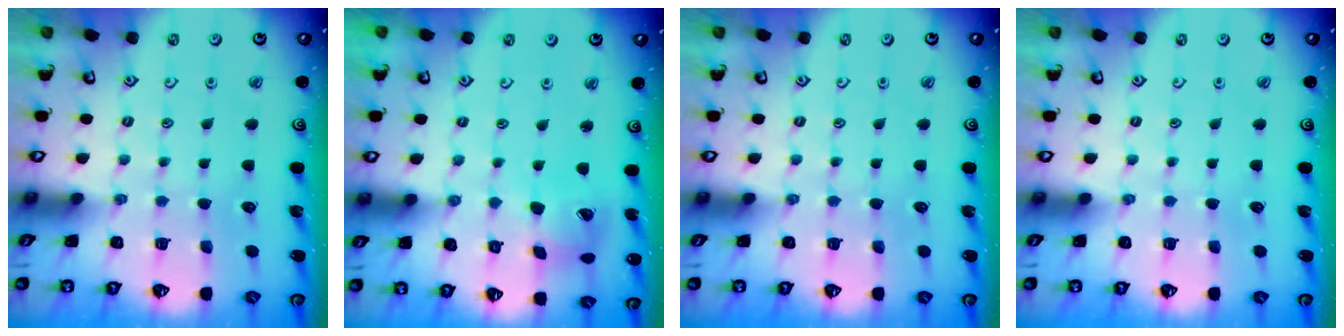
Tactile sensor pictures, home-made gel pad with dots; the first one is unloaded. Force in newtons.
{"total": 11.8, "press": 11.7, "slide": 1.5}
{"total": 0.0}
{"total": 0.0}